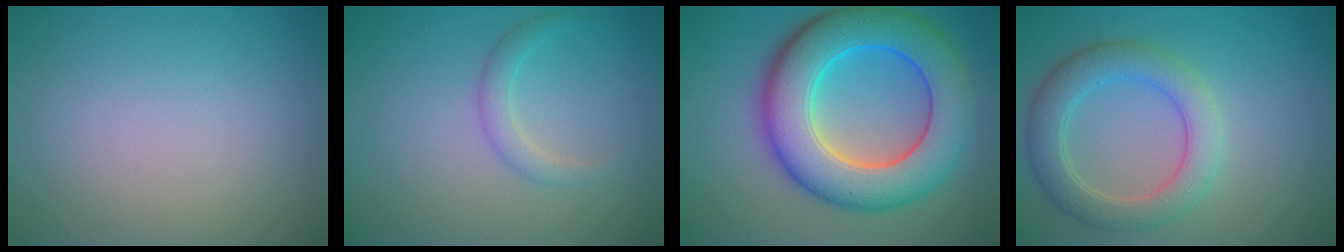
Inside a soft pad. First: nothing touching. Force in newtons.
{"total": 1.7, "press": 1.7, "slide": 0.1}
{"total": 11.4, "press": 11.4, "slide": 0.1}
{"total": 4.6, "press": 4.6, "slide": 0.1}